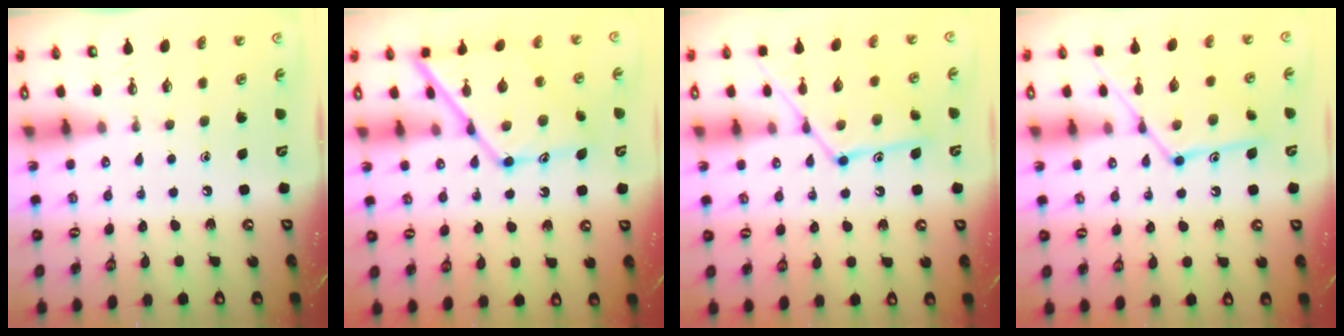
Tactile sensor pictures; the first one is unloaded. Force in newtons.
{"total": 16.3, "press": 16.3, "slide": 1.3}
{"total": 12.9, "press": 12.8, "slide": 0.6}
{"total": 12.9, "press": 12.8, "slide": 0.6}